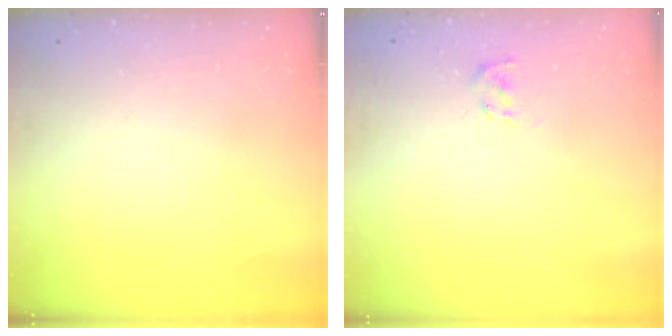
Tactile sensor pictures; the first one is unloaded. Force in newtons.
{"total": 1.5, "press": 1.3, "slide": 0.7}